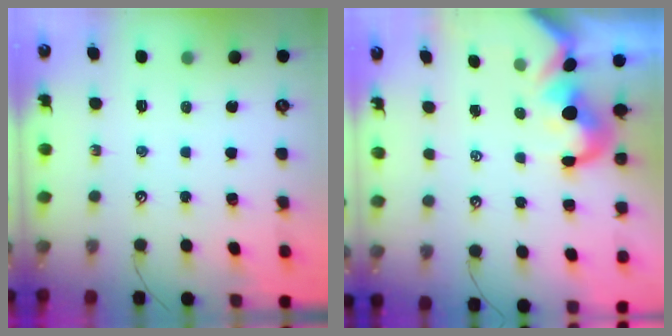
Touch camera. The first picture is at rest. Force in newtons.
{"total": 2.9, "press": 2.7, "slide": 1.1}